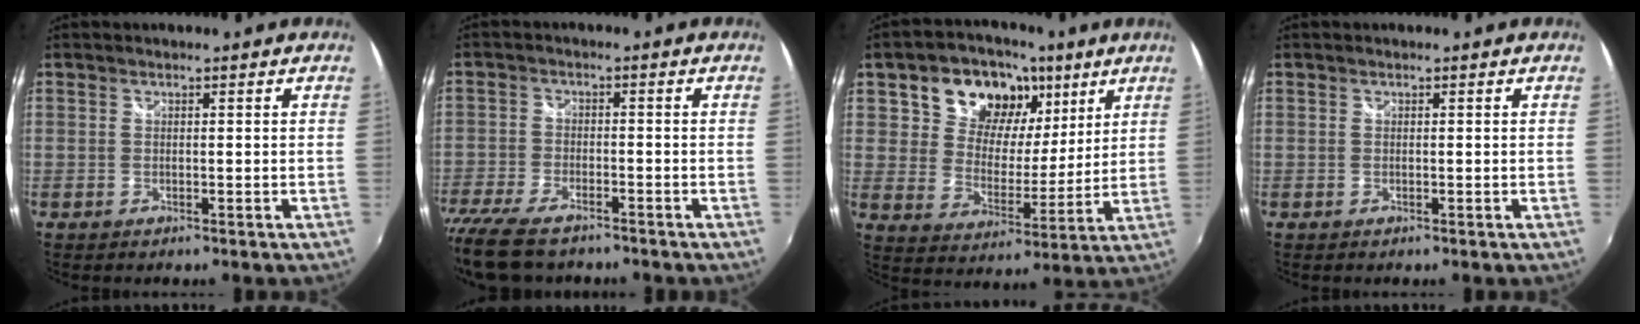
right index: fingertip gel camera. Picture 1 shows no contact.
{"total": 13.3, "force": [-10.7, 4.7, 6.3], "torque": [-0.161, -0.042, -0.194]}
{"total": 15.2, "force": [7.8, 10.8, 7.2], "torque": [-0.133, 0.016, 0.130]}
{"total": 0.0}